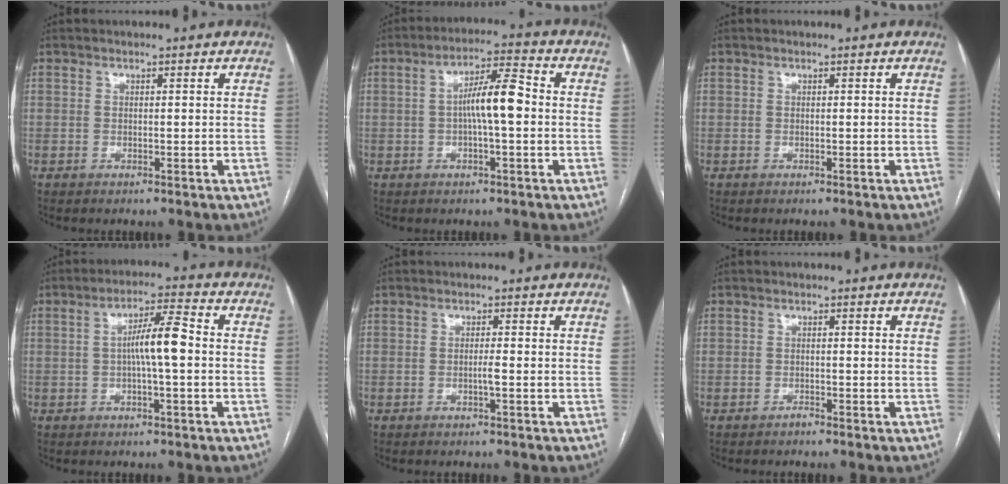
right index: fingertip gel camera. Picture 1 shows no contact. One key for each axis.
{"total": 7.8, "fx": -0.2, "fy": 1.2, "fz": 7.7, "tx": -0.140, "ty": 0.020, "tz": -0.007}
{"total": 0.0}
{"total": 6.8, "fx": -0.3, "fy": 0.6, "fz": 6.8, "tx": -0.123, "ty": 0.015, "tz": -0.007}
{"total": 1.3, "fx": -0.4, "fy": -0.2, "fz": 1.2, "tx": -0.023, "ty": -0.001, "tz": -0.008}
{"total": 0.6, "fx": -0.5, "fy": 0.2, "fz": 0.0, "tx": 0.004, "ty": 0.001, "tz": -0.011}